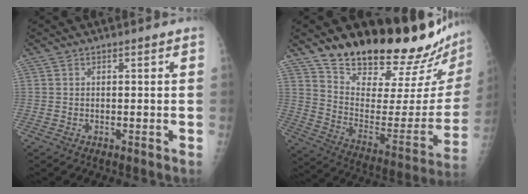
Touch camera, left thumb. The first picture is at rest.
{"total": 27.7, "force": [24.4, 7.7, 10.8], "torque": [-0.130, -0.166, 0.350]}